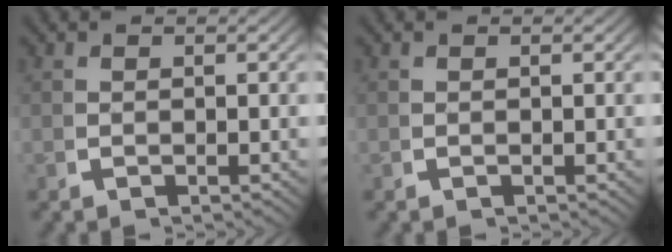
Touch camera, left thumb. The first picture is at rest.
{"total": 0.0}